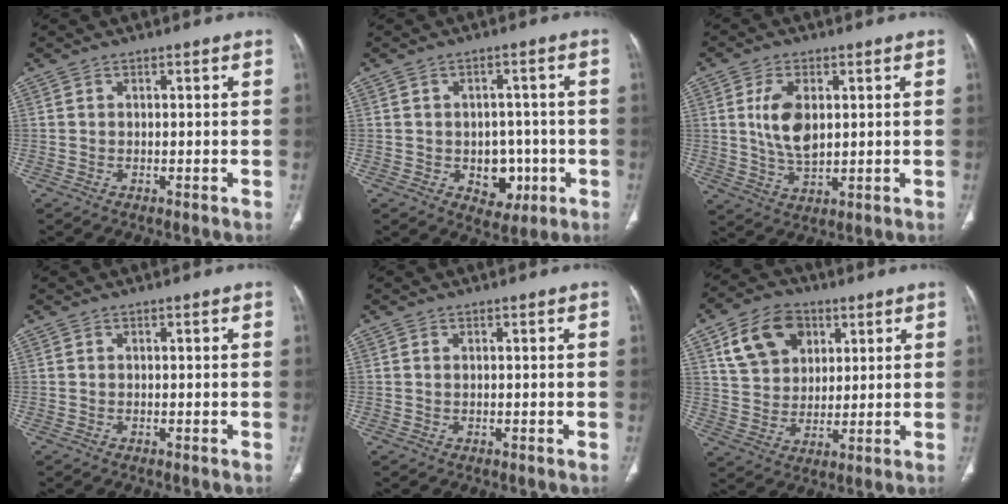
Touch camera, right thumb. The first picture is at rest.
{"total": 7.4, "force": [-1.7, 5.6, 4.4], "torque": [-0.019, 0.013, -0.011]}
{"total": 8.2, "force": [1.5, 4.6, 6.7], "torque": [-0.124, -0.009, 0.036]}
{"total": 0.0}
{"total": 0.0}
{"total": 13.0, "force": [5.6, 9.5, 6.8], "torque": [-0.092, -0.009, 0.104]}